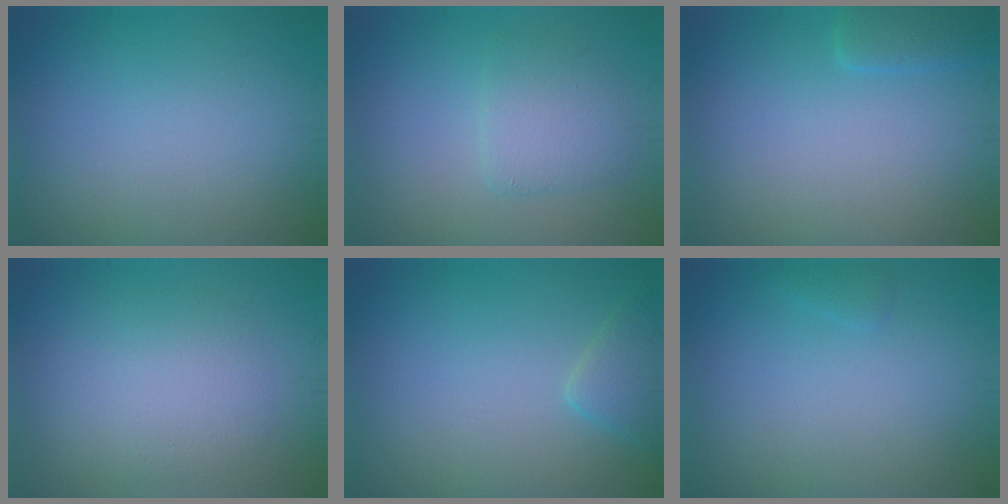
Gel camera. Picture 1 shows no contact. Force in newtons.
{"total": 2.9, "press": 2.9, "slide": 0.3}
{"total": 1.9, "press": 1.9, "slide": 0.1}
{"total": 3.9, "press": 3.9, "slide": 0.4}
{"total": 2.3, "press": 2.2, "slide": 0.2}
{"total": 0.7, "press": 0.7, "slide": 0.1}